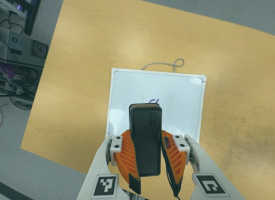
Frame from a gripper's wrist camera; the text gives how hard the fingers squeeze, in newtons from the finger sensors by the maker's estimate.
{"total": 8.9, "left": 7.7, "right": 10.2}